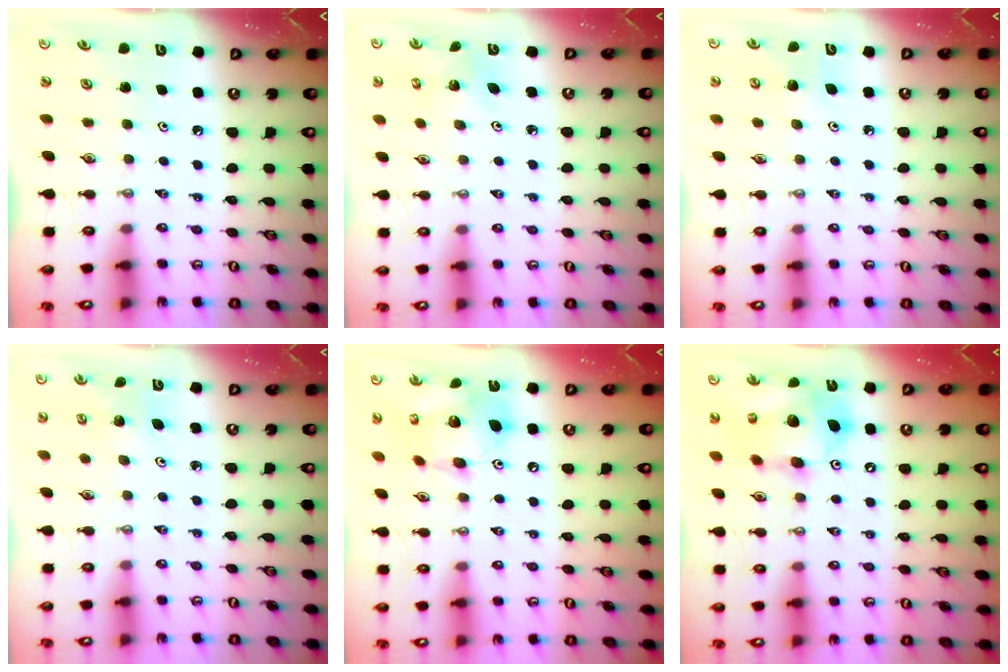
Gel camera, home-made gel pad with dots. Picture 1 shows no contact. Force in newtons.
{"total": 3.6, "press": 3.6, "slide": 0.4}
{"total": 4.9, "press": 4.7, "slide": 1.3}
{"total": 2.8, "press": 2.8, "slide": 0.3}
{"total": 16.1, "press": 16.0, "slide": 1.9}
{"total": 14.4, "press": 14.2, "slide": 2.3}